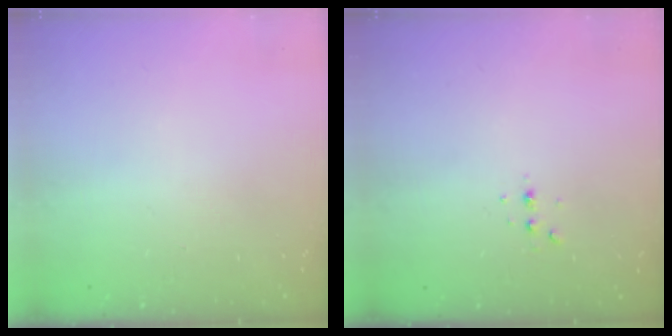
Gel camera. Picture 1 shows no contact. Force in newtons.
{"total": 2.8, "press": 2.8, "slide": 0.7}